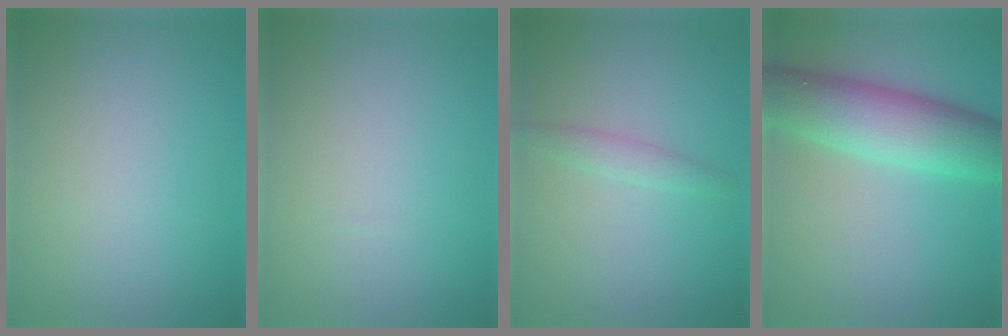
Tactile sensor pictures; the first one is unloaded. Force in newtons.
{"total": 0.0}
{"total": 1.5, "press": 1.5, "slide": 0.1}
{"total": 8.1, "press": 8.1, "slide": 0.1}